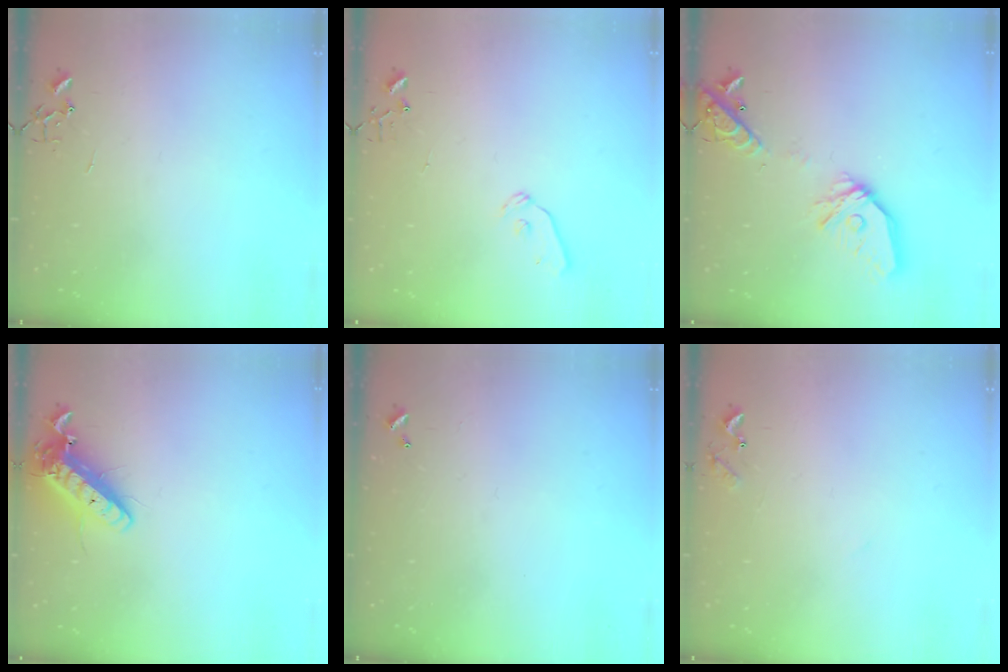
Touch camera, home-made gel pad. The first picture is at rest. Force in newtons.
{"total": 8.7, "press": 8.7, "slide": 0.9}
{"total": 18.3, "press": 18.2, "slide": 2.6}
{"total": 14.8, "press": 14.5, "slide": 2.9}
{"total": 0.0}
{"total": 7.8, "press": 7.8, "slide": 0.5}